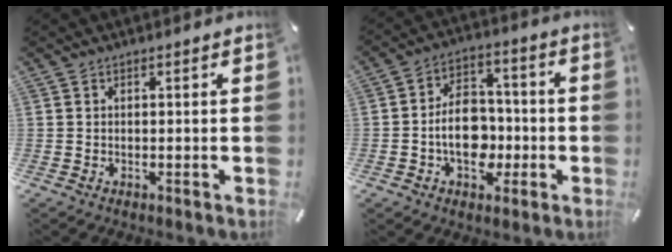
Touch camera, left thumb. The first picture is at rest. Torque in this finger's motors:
{"motor_torque": [0.95, 0.97, 0.65, -0.01, 0.11]}